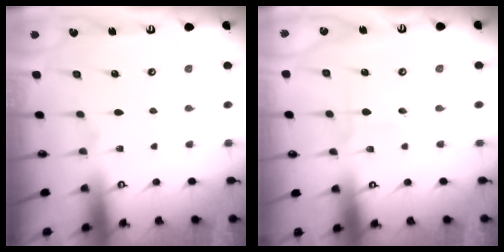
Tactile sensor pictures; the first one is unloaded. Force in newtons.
{"total": 2.9, "press": 2.8, "slide": 0.4}